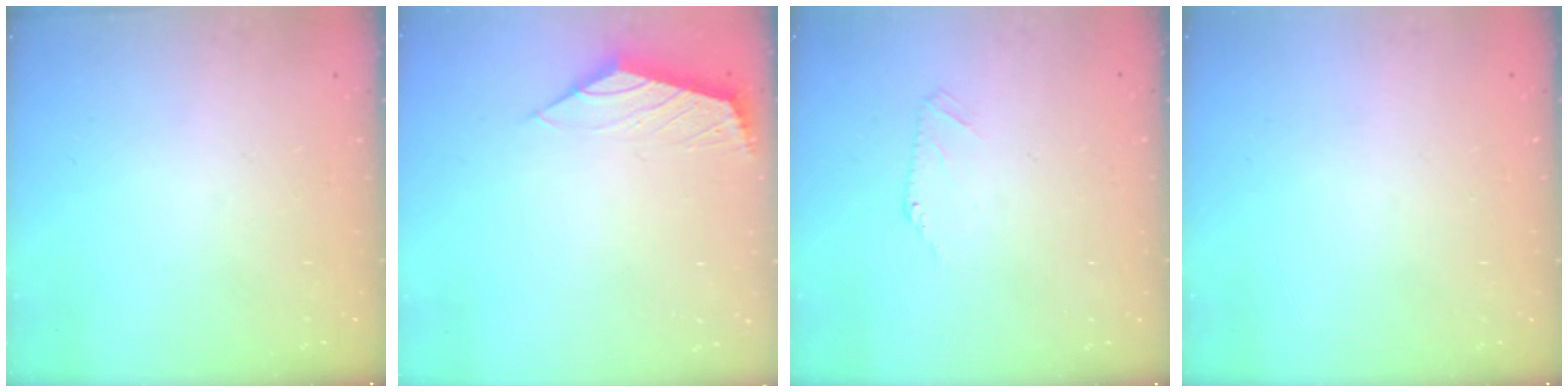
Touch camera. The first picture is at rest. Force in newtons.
{"total": 2.2, "press": 2.1, "slide": 0.6}
{"total": 2.3, "press": 2.2, "slide": 0.5}
{"total": 2.8, "press": 2.8, "slide": 0.5}